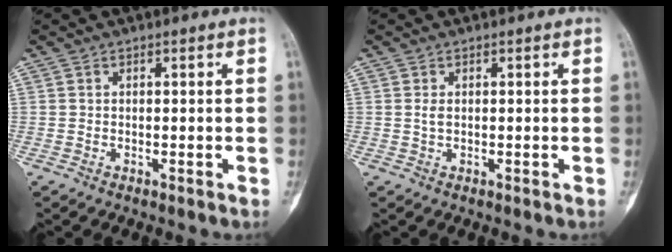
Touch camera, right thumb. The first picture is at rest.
{"total": 1.2, "force": [0.2, 0.7, 0.9], "torque": [-0.020, 0.002, 0.007]}